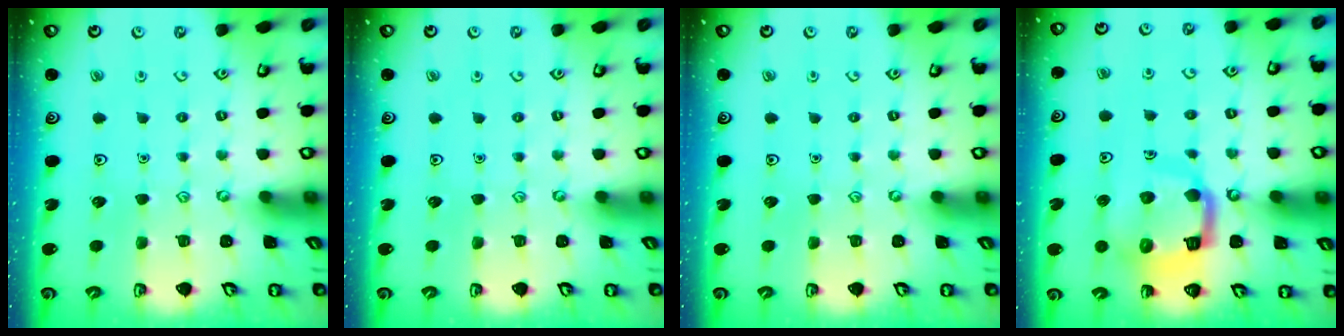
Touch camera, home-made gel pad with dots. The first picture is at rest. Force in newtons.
{"total": 0.0}
{"total": 0.0}
{"total": 12.9, "press": 12.8, "slide": 1.4}